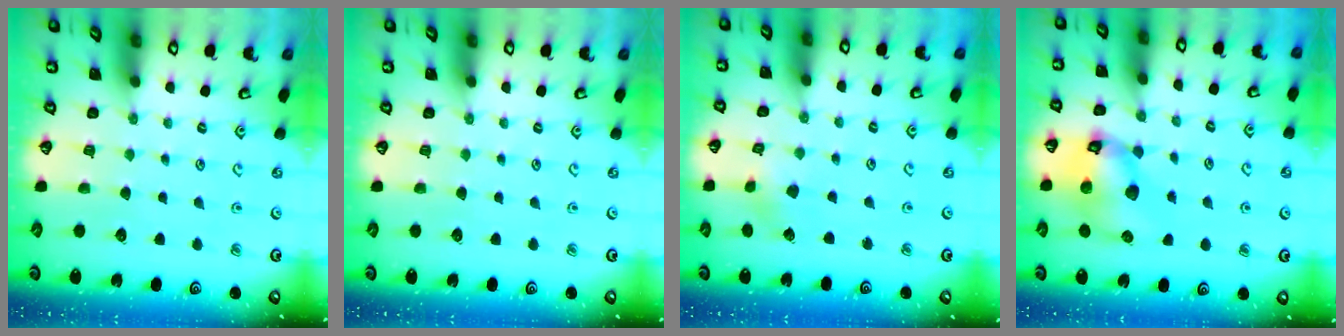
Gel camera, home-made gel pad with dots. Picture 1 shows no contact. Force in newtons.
{"total": 0.0}
{"total": 3.3, "press": 3.3, "slide": 0.3}
{"total": 12.9, "press": 12.8, "slide": 1.9}